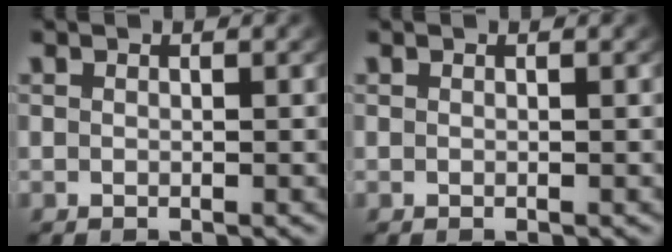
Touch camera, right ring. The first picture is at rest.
{"total": 0.0}